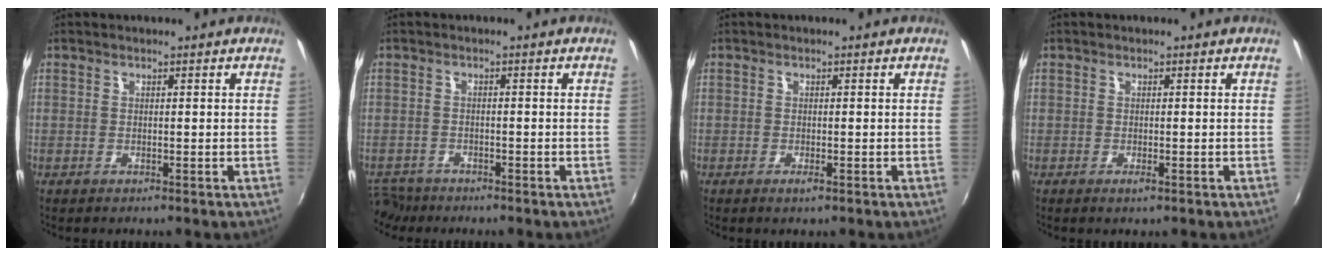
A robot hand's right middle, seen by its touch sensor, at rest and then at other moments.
{"total": 5.0, "force": [-4.3, 2.3, 0.8], "torque": [-0.040, -0.014, -0.082]}
{"total": 0.9, "force": [-0.3, 0.0, 0.8], "torque": [-0.014, -0.003, -0.007]}
{"total": 0.8, "force": [-0.2, 0.0, 0.8], "torque": [-0.013, -0.003, -0.005]}